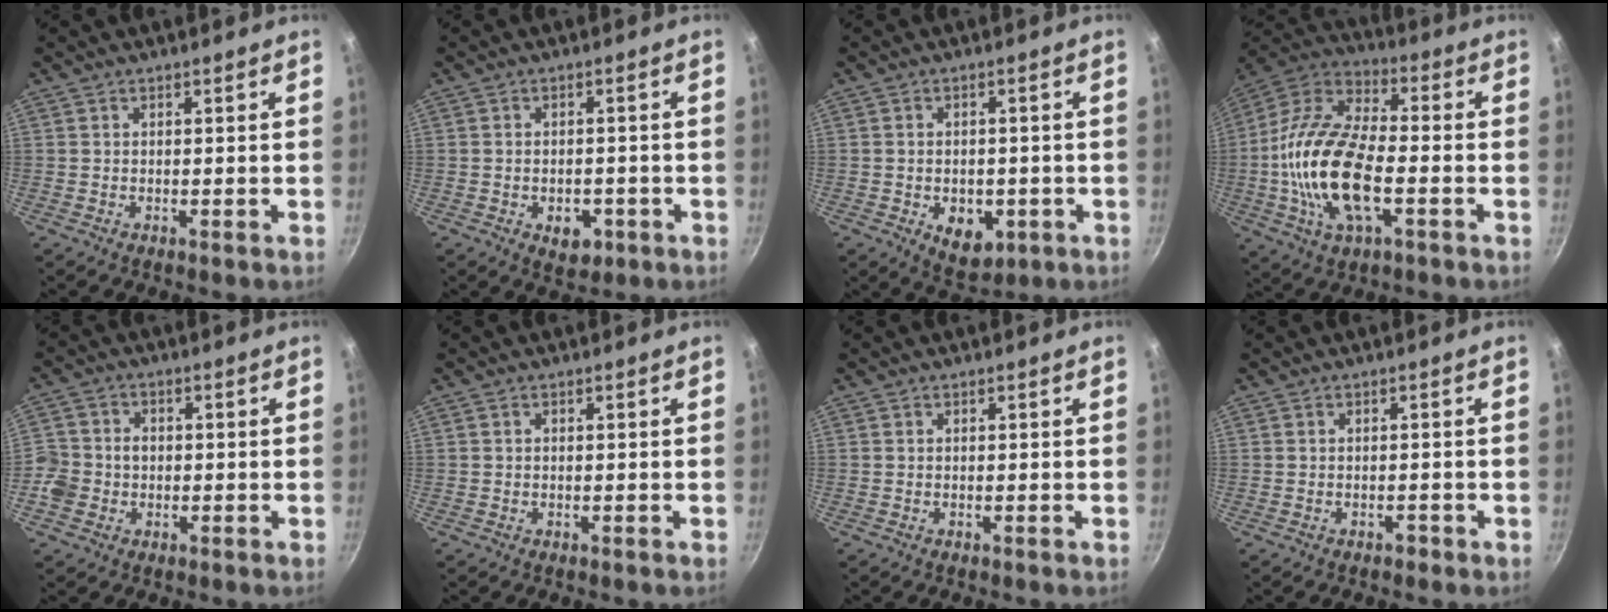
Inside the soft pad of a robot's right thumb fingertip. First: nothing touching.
{"total": 5.1, "force": [-1.9, 3.4, 3.3], "torque": [-0.031, 0.009, -0.018]}
{"total": 7.8, "force": [-2.4, 5.2, 5.3], "torque": [-0.052, 0.000, -0.022]}
{"total": 20.6, "force": [-3.7, 9.8, 17.7], "torque": [-0.336, 0.030, -0.086]}
{"total": 7.5, "force": [-1.7, 6.6, 3.2], "torque": [-0.049, 0.023, -0.045]}
{"total": 0.0}
{"total": 0.0}
{"total": 0.9, "force": [-0.6, 0.5, 0.4], "torque": [-0.001, 0.011, -0.003]}